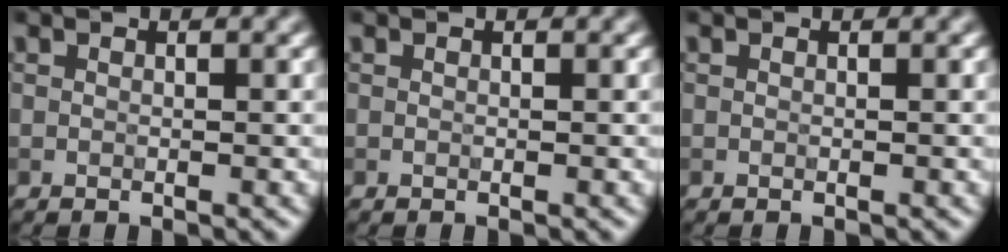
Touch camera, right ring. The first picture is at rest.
{"total": 0.0}
{"total": 0.0}